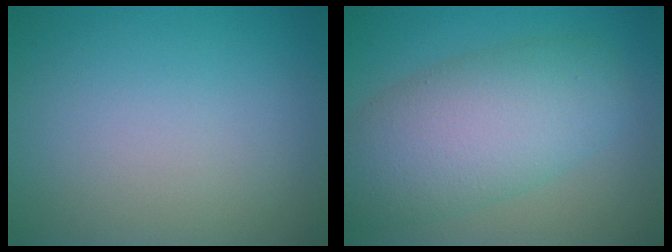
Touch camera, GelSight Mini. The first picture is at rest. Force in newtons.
{"total": 7.9, "press": 7.9, "slide": 0.4}